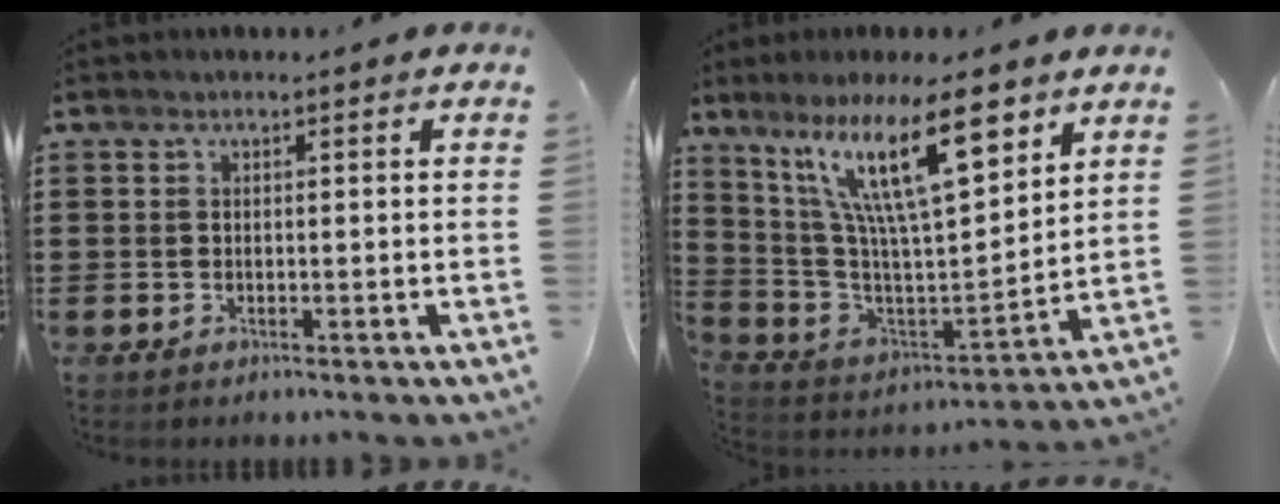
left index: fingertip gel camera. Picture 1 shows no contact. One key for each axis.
{"total": 17.0, "fx": 9.5, "fy": 4.3, "fz": 13.5, "tx": -0.275, "ty": -0.035, "tz": 0.155}